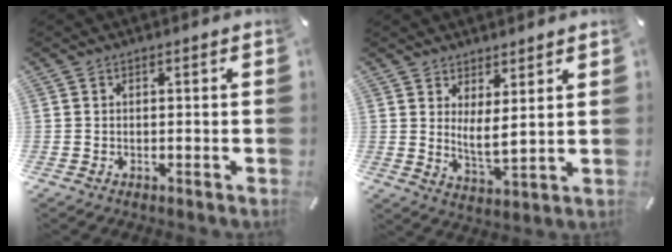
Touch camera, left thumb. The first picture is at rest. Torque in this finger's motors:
{"motor_torque": [0.33, -0.16, 0.42, -0.54, 0.06]}